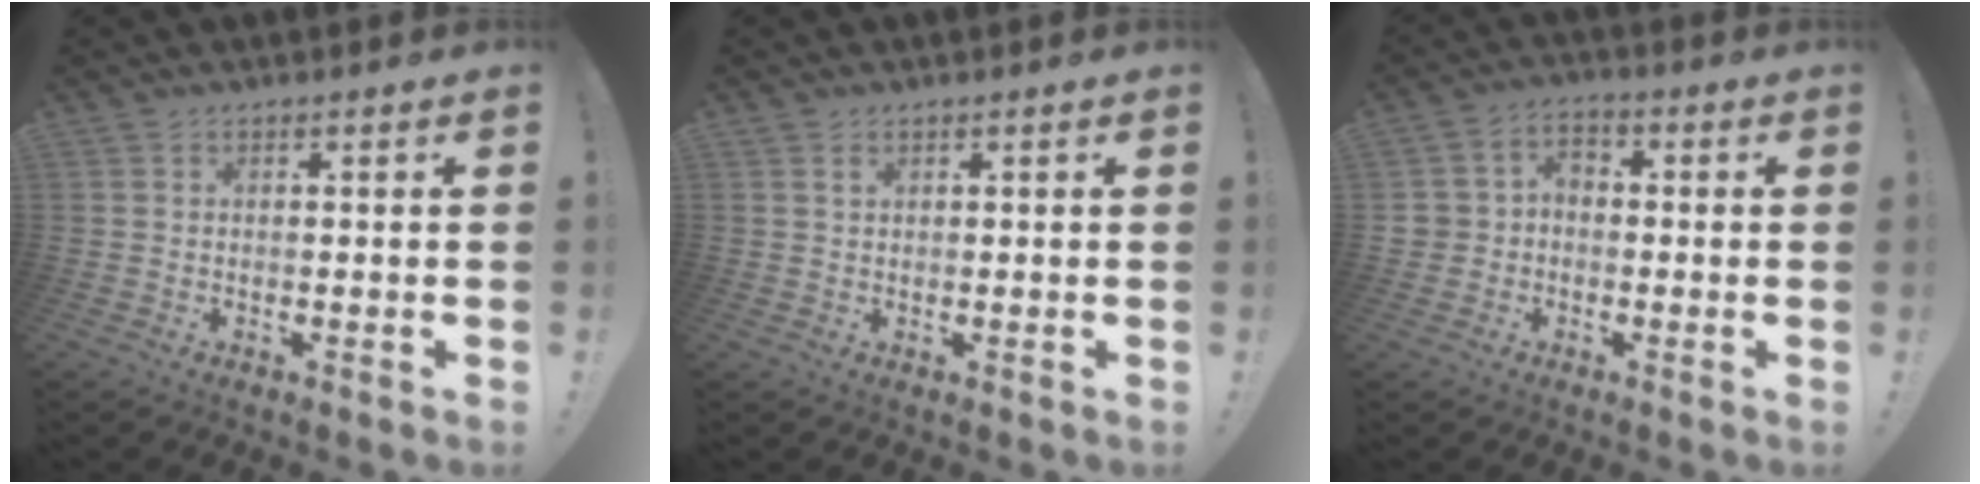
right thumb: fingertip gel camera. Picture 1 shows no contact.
{"total": 1.5, "force": [0.9, 1.2, 0.4], "torque": [0.007, -0.007, 0.012]}
{"total": 5.2, "force": [-2.2, 4.4, 1.8], "torque": [-0.043, 0.023, -0.042]}